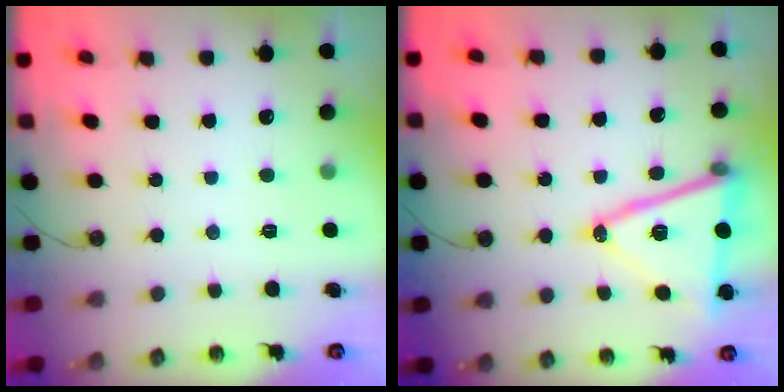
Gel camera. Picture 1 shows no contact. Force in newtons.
{"total": 16.5, "press": 16.0, "slide": 4.1}